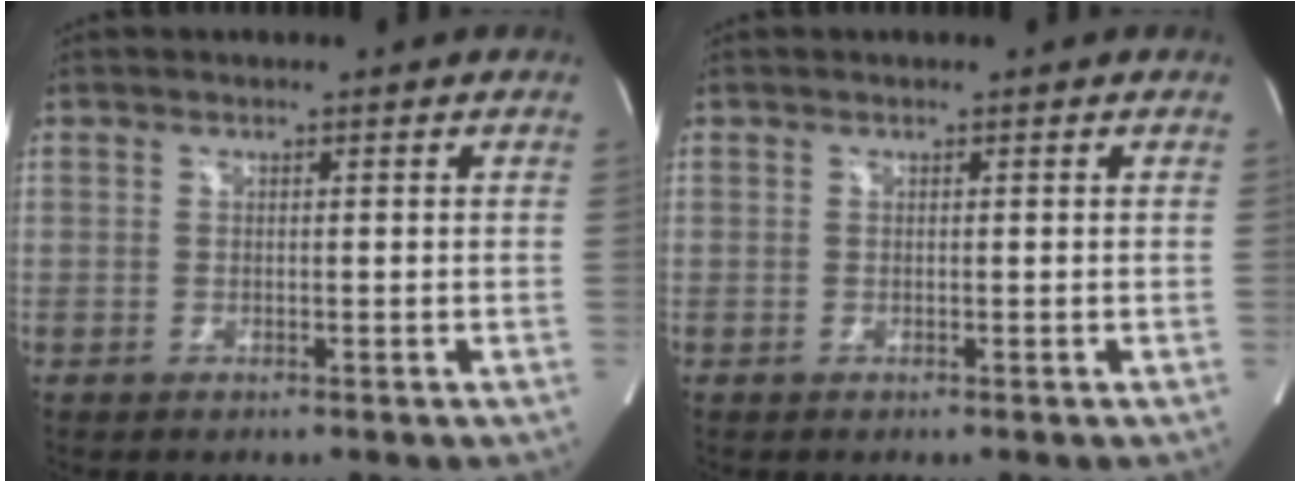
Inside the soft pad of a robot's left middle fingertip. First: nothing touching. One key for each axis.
{"total": 0.0}